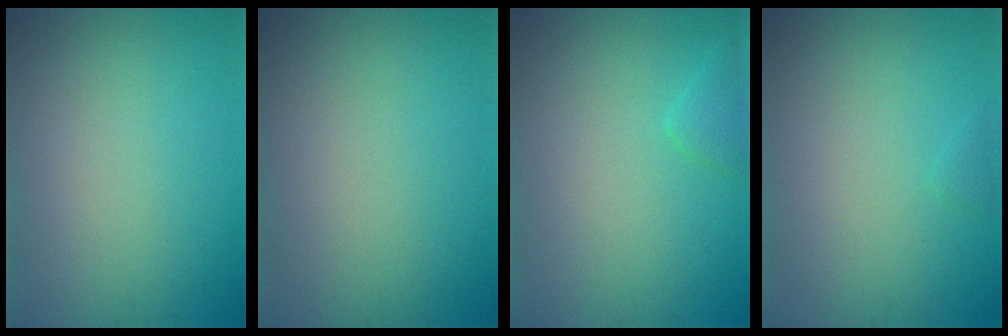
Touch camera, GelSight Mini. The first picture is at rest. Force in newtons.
{"total": 0.0}
{"total": 1.4, "press": 1.4, "slide": 0.1}
{"total": 0.5, "press": 0.5, "slide": 0.0}